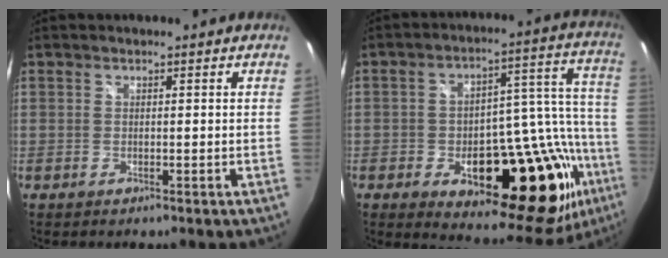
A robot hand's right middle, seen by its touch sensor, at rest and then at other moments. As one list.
[{"total": 29.2, "force": [-11.8, 12.3, 23.7], "torque": [-0.330, -0.009, -0.154]}]